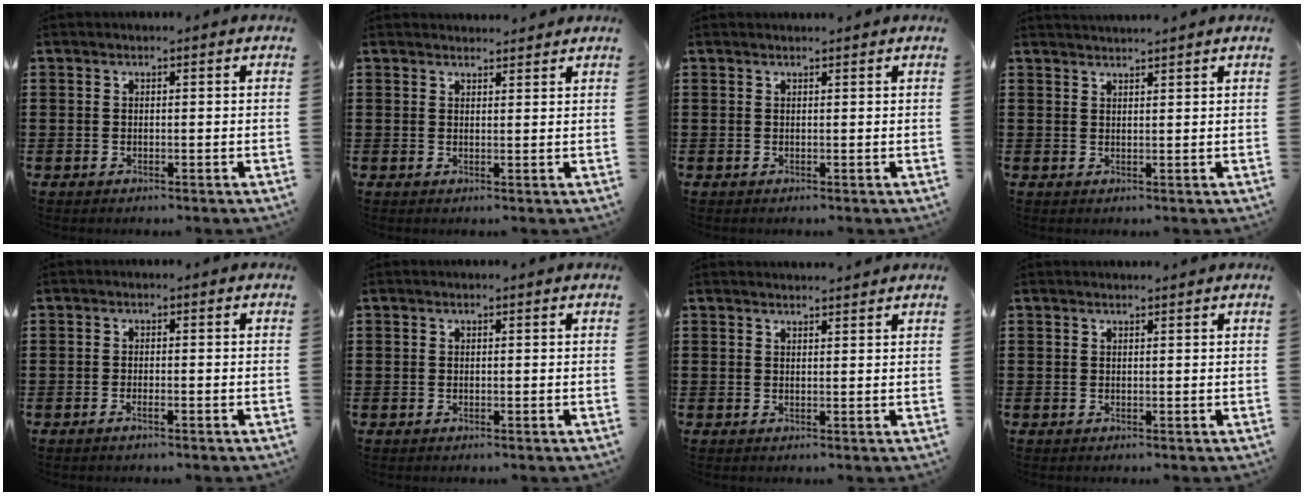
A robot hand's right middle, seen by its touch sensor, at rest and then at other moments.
{"total": 1.9, "force": [1.8, 0.1, -0.2], "torque": [-0.002, 0.001, 0.037]}
{"total": 0.5, "force": [0.5, -0.1, 0.1], "torque": [-0.002, 0.002, 0.010]}
{"total": 1.7, "force": [1.6, -0.3, -0.1], "torque": [0.000, -0.001, 0.032]}
{"total": 1.0, "force": [-0.6, 0.1, 0.8], "torque": [-0.015, -0.004, -0.011]}
{"total": 0.0}
{"total": 1.6, "force": [1.6, -0.1, -0.1], "torque": [-0.002, -0.001, 0.031]}
{"total": 0.7, "force": [0.7, -0.1, 0.1], "torque": [-0.002, 0.000, 0.013]}